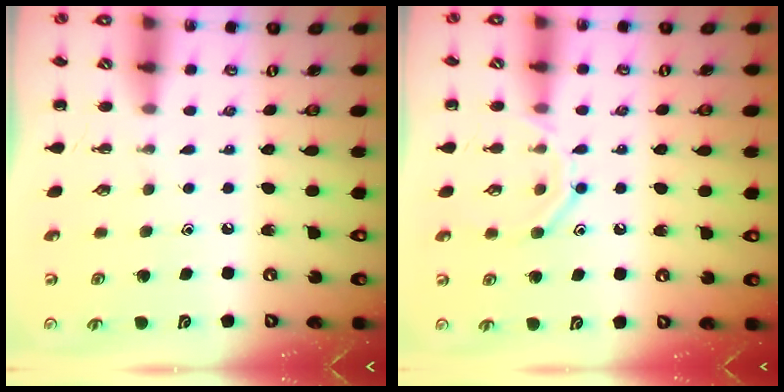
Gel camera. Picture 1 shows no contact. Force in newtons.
{"total": 10.5, "press": 10.4, "slide": 1.2}